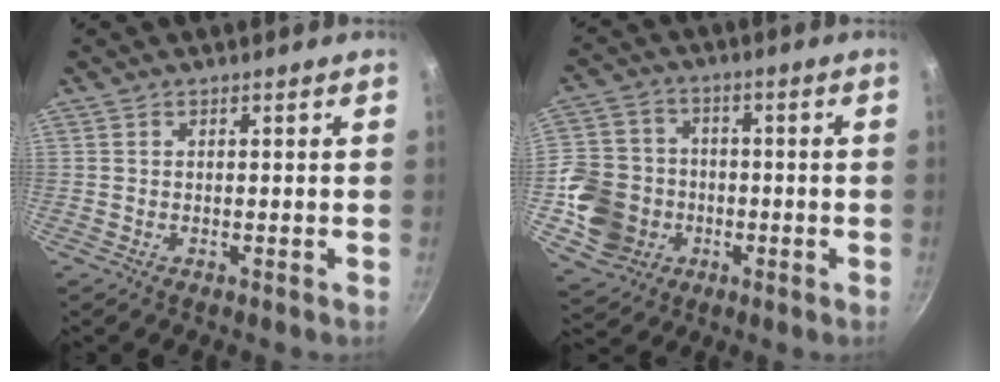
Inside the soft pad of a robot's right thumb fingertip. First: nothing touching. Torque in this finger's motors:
{"motor_torque": [2.56, 2.45, 0.61, -0.41, 0.16]}